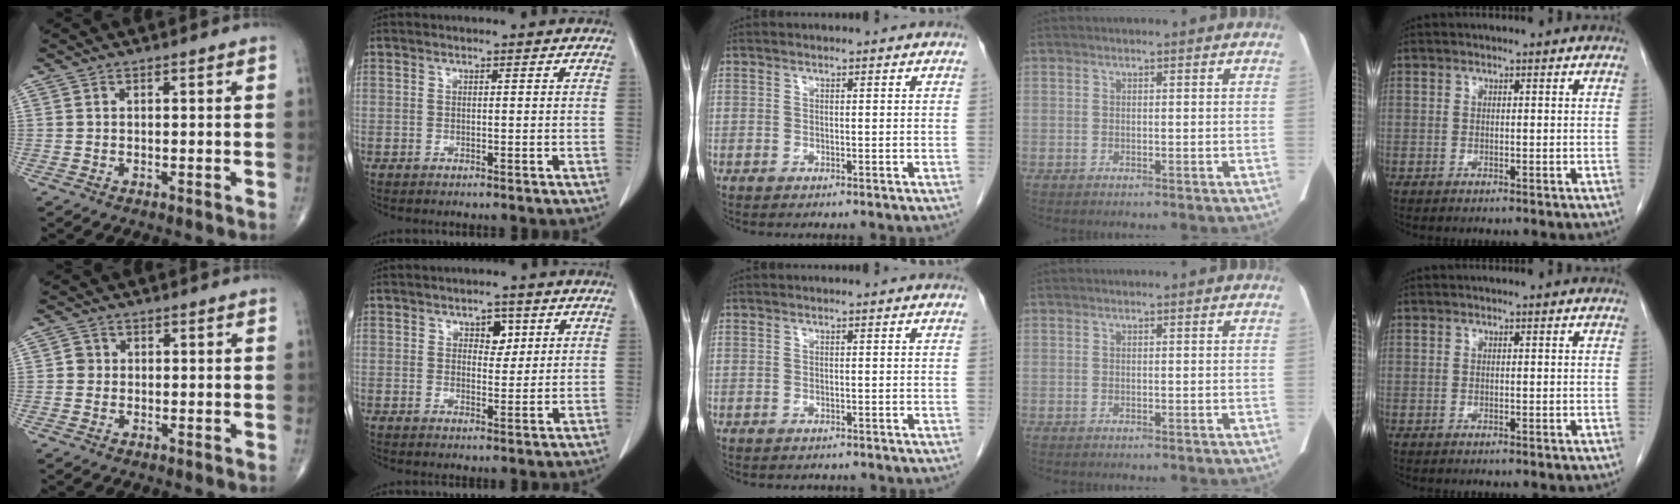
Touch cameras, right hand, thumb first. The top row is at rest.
{"thumb": {"total": 1.8, "force": [0.0, 1.7, 0.5], "torque": [0.002, 0.005, -0.004]}, "index": {"total": 3.3, "force": [1.5, 2.0, 2.1], "torque": [-0.024, 0.003, 0.023]}, "middle": {"total": 1.2, "force": [-1.1, 0.5, 0.1], "torque": [-0.008, 0.000, -0.014]}}